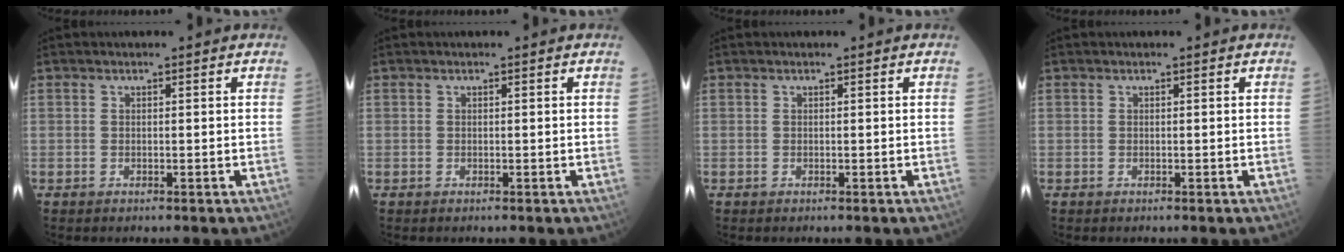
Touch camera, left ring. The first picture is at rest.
{"total": 0.0}
{"total": 0.0}
{"total": 0.0}